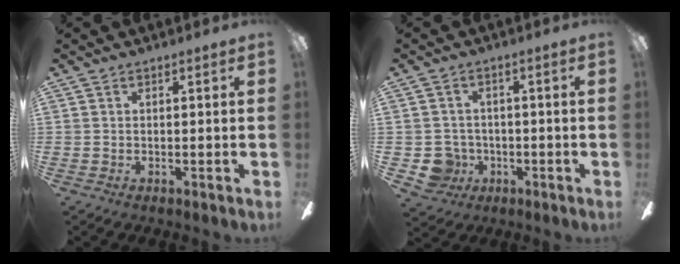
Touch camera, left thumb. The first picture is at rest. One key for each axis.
{"total": 5.6, "fx": -0.9, "fy": 5.4, "fz": 0.9, "tx": -0.041, "ty": 0.002, "tz": -0.015}